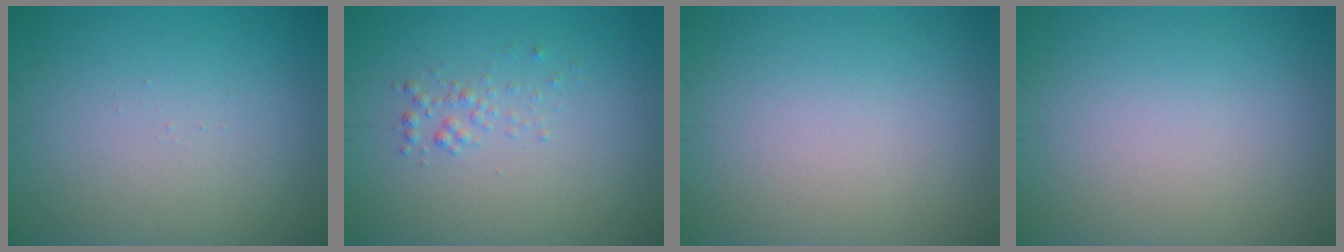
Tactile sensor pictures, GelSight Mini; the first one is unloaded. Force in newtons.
{"total": 1.1, "press": 1.1, "slide": 0.1}
{"total": 0.0}
{"total": 0.0}